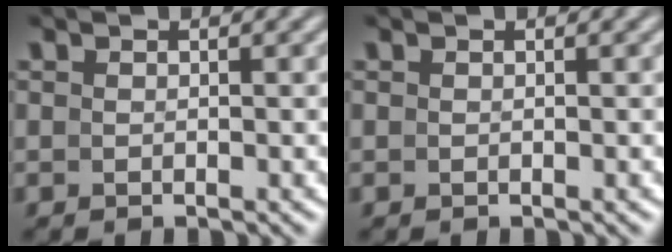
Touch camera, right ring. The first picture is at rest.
{"total": 0.0}